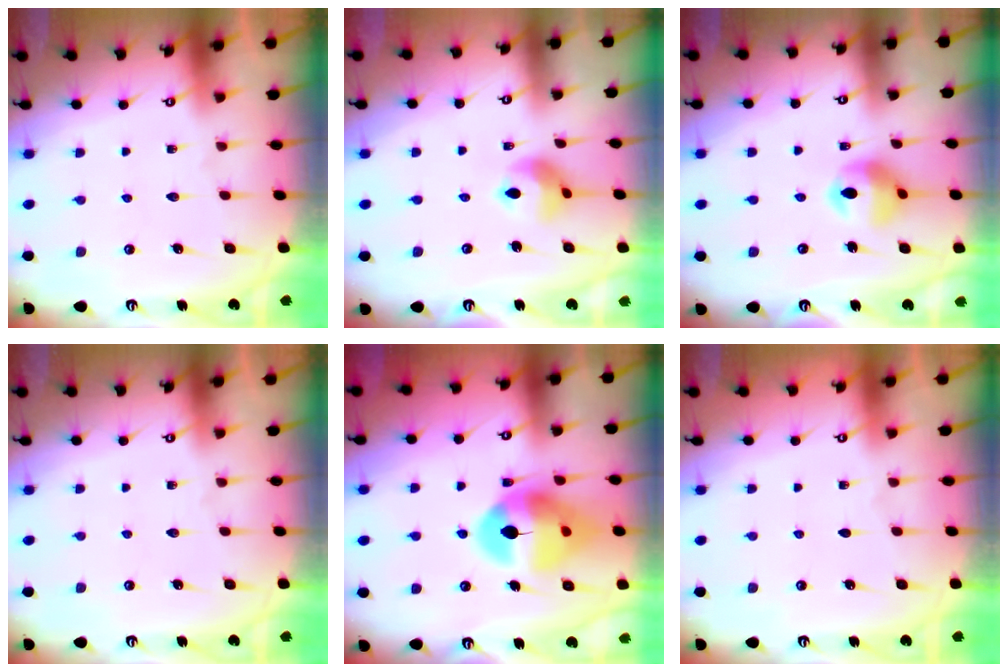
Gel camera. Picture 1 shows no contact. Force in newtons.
{"total": 7.7, "press": 7.7, "slide": 0.3}
{"total": 11.2, "press": 10.6, "slide": 3.6}
{"total": 0.0}
{"total": 14.7, "press": 14.6, "slide": 1.6}
{"total": 0.0}